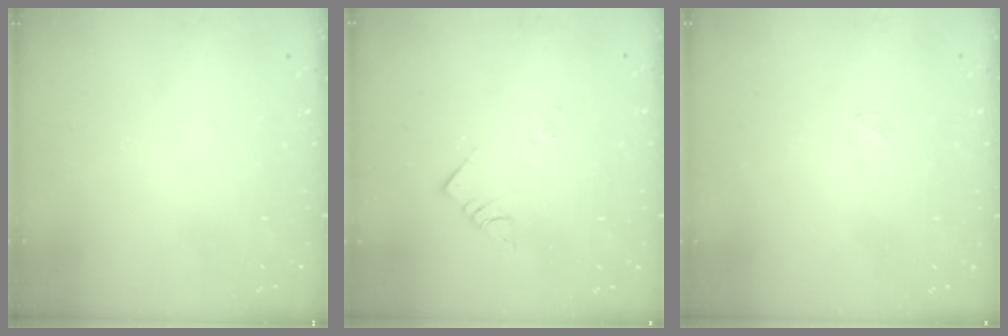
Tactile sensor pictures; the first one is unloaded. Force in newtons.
{"total": 3.4, "press": 3.4, "slide": 0.1}
{"total": 0.8, "press": 0.8, "slide": 0.2}